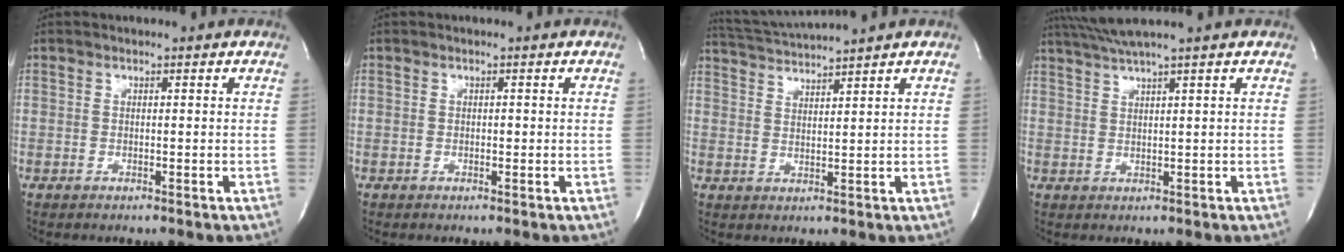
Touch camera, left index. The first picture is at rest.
{"total": 0.0}
{"total": 6.5, "force": [6.0, -2.0, 1.3], "torque": [-0.032, 0.005, 0.112]}
{"total": 5.0, "force": [4.2, -1.8, 2.1], "torque": [-0.039, 0.015, 0.084]}